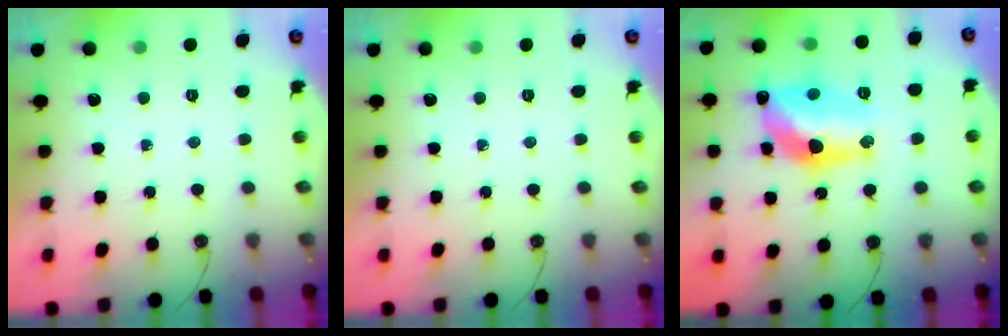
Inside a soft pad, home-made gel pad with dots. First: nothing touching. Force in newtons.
{"total": 0.0}
{"total": 16.4, "press": 15.7, "slide": 4.6}